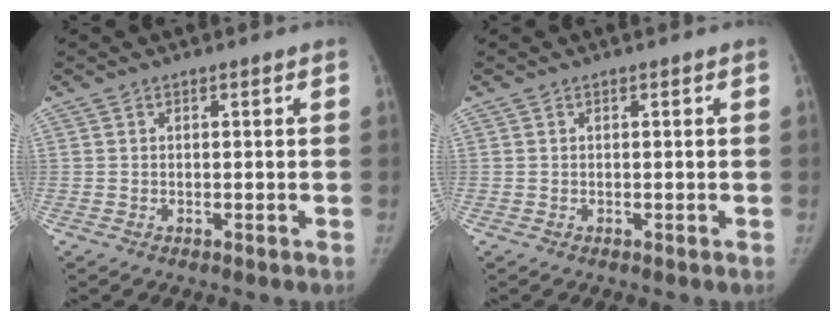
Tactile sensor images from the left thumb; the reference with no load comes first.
{"total": 0.0}